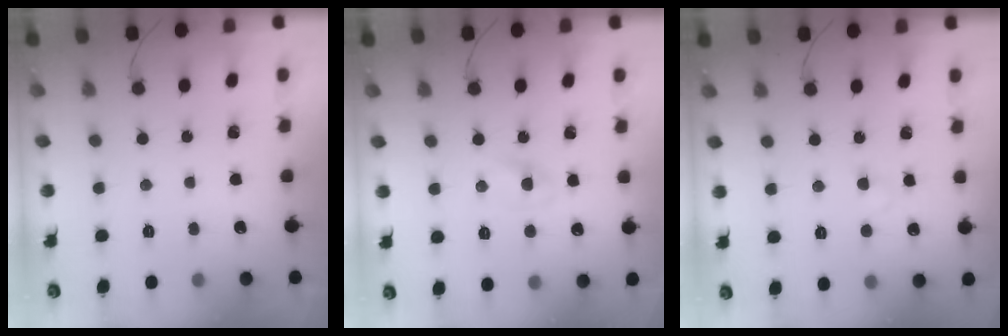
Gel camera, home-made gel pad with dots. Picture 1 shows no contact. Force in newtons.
{"total": 1.8, "press": 1.6, "slide": 0.8}
{"total": 1.6, "press": 1.4, "slide": 0.8}